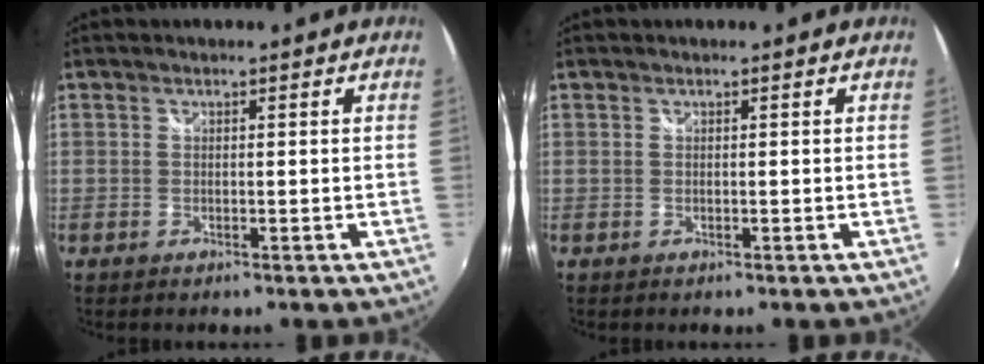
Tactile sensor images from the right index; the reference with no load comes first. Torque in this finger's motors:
{"motor_torque": [0.15, 0.16, 0.00, 0.00]}